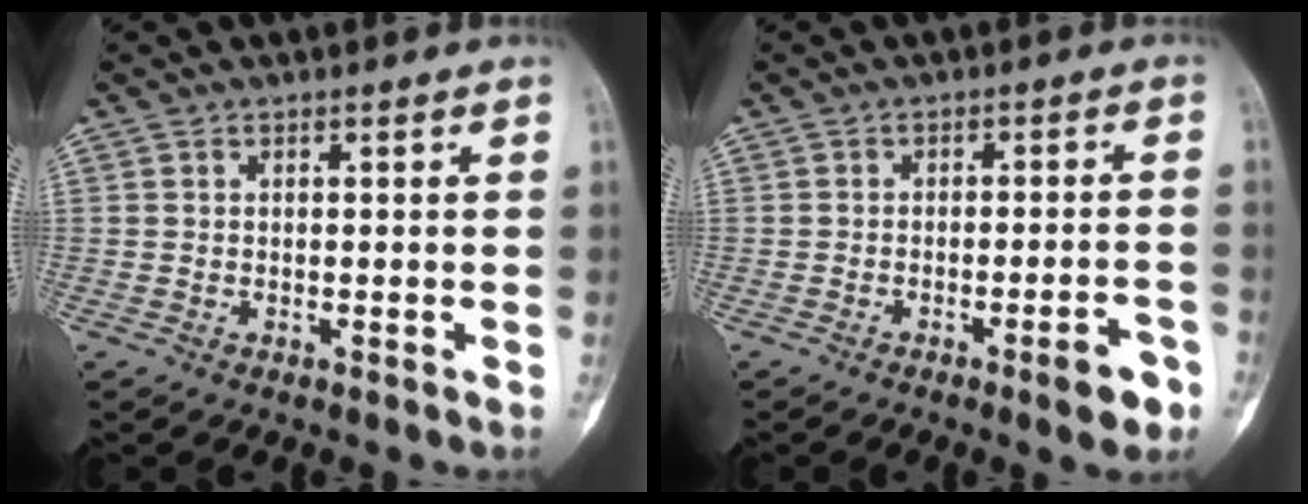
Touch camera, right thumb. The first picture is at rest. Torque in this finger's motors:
{"motor_torque": [0.91, 0.67, 0.60, -0.68, 0.10]}